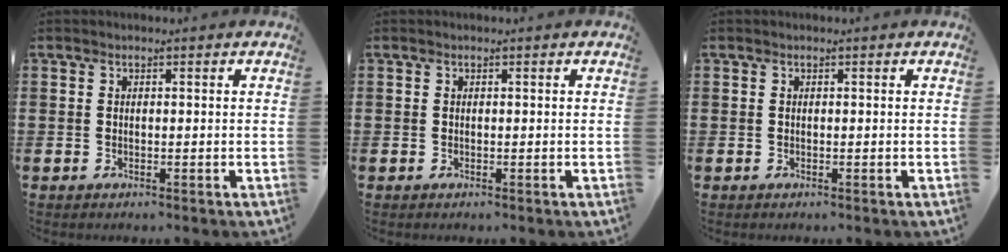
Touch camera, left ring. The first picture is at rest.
{"total": 0.0}
{"total": 0.0}